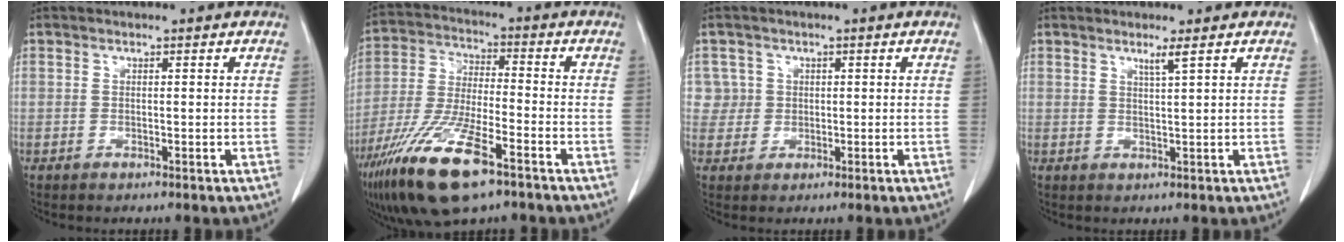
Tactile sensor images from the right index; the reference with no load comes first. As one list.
[{"total": 15.5, "force": [-9.1, 3.3, 12.0], "torque": [-0.253, -0.031, -0.167]}, {"total": 3.2, "force": [0.9, 3.1, -0.4], "torque": [0.028, 0.007, 0.012]}, {"total": 1.7, "force": [1.2, -0.5, 1.1], "torque": [-0.024, -0.009, 0.024]}]